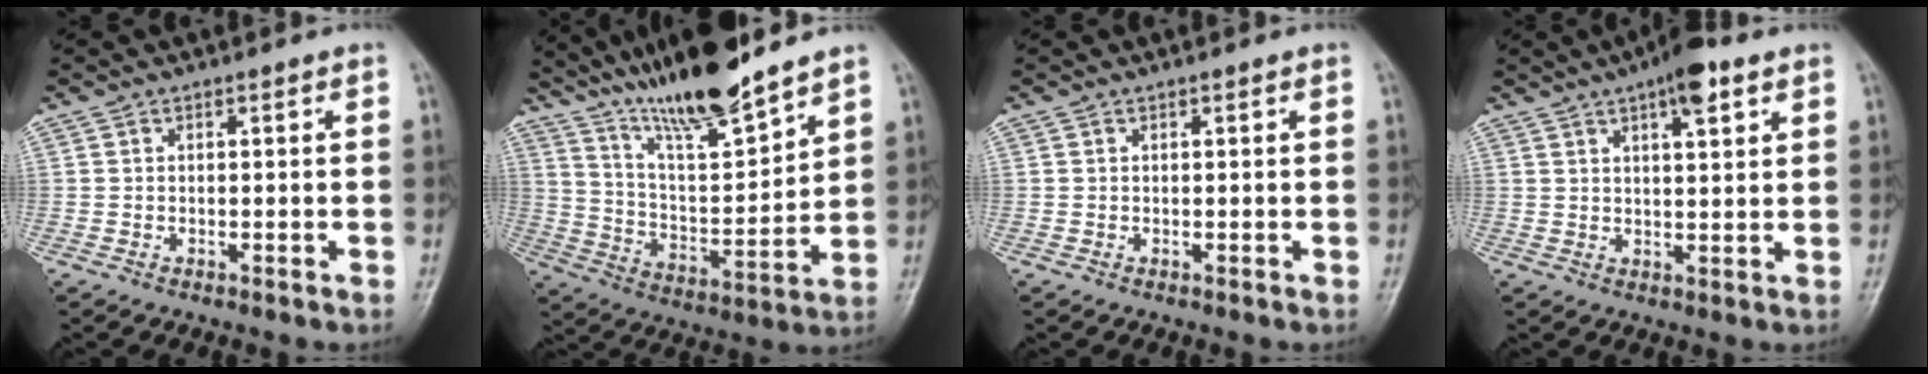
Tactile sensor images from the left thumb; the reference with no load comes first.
{"total": 16.4, "force": [13.6, 2.0, 9.0], "torque": [-0.140, -0.071, 0.251]}
{"total": 0.0}
{"total": 7.7, "force": [4.3, 2.4, 5.9], "torque": [-0.078, -0.010, 0.061]}